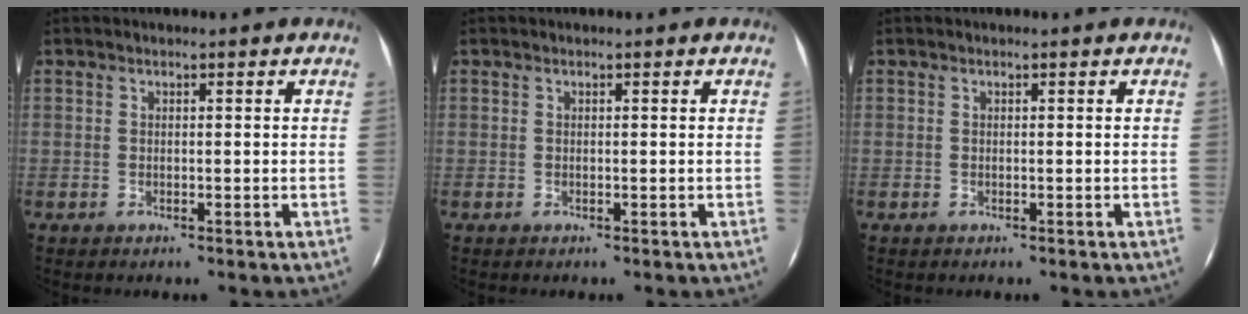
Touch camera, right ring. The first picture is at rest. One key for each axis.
{"total": 0.0}
{"total": 0.0}